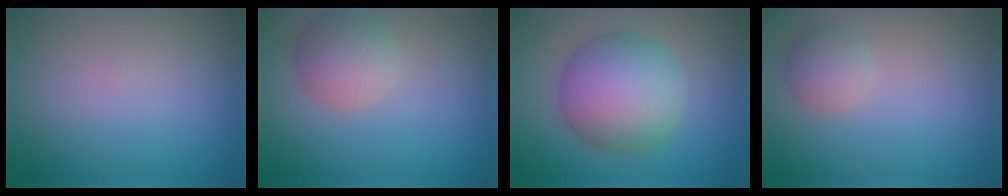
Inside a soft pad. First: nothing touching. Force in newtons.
{"total": 3.8, "press": 3.8, "slide": 0.2}
{"total": 8.7, "press": 8.7, "slide": 0.3}
{"total": 2.1, "press": 2.1, "slide": 0.1}